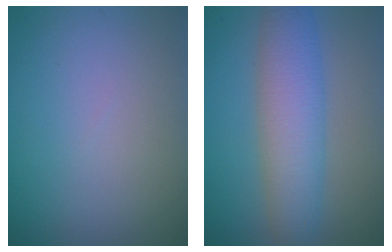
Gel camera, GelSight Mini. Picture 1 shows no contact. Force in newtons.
{"total": 6.0, "press": 6.0, "slide": 0.3}